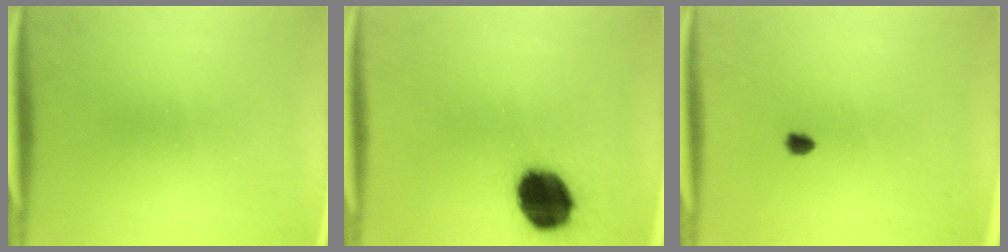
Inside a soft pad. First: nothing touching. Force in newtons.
{"total": 15.8}
{"total": 1.1}